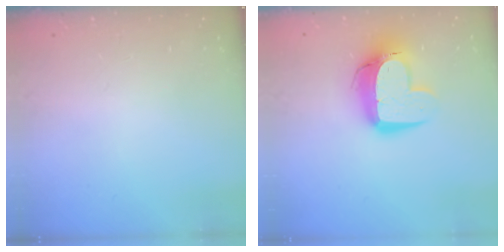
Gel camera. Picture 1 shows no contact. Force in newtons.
{"total": 12.9, "press": 12.9, "slide": 1.1}